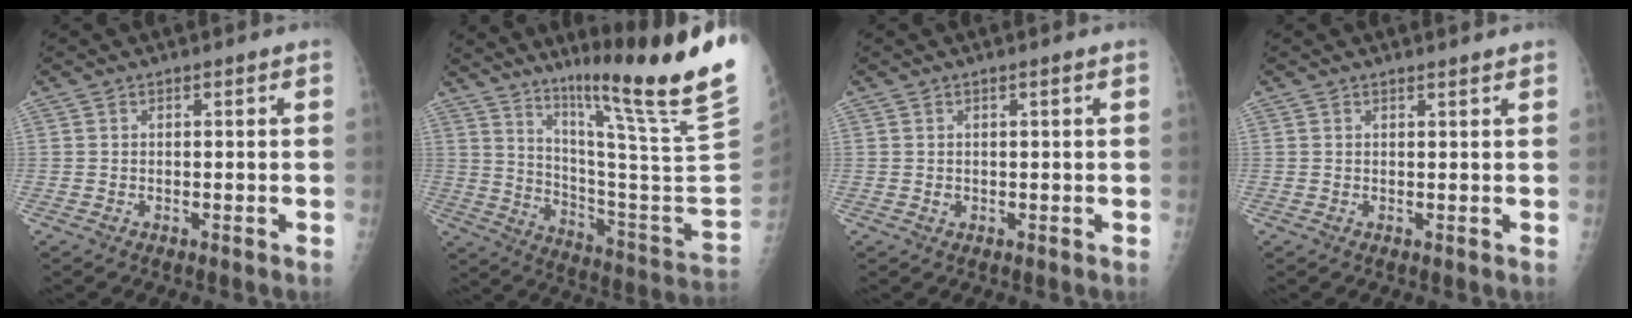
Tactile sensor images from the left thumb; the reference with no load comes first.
{"total": 28.3, "force": [18.9, -0.1, 21.1], "torque": [-0.297, -0.128, 0.290]}
{"total": 0.7, "force": [0.2, 0.3, 0.6], "torque": [-0.007, -0.001, 0.007]}
{"total": 1.0, "force": [0.9, 0.0, 0.4], "torque": [-0.004, -0.004, 0.014]}